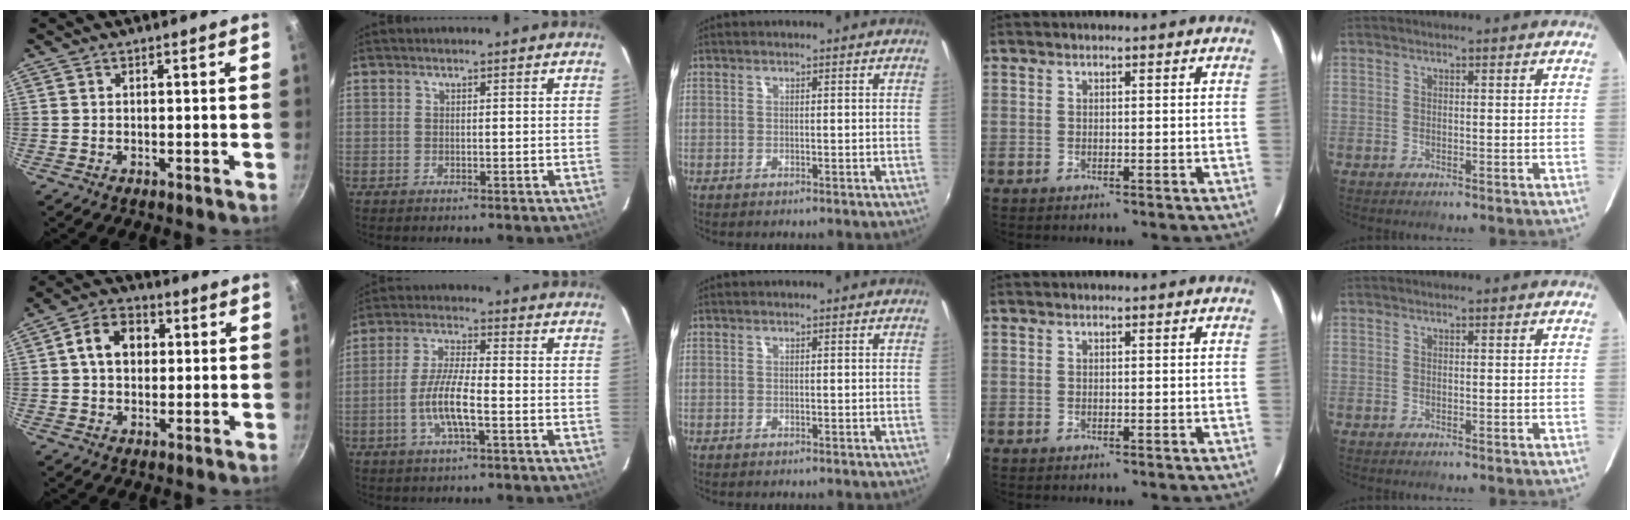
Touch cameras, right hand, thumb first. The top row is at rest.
{"thumb": {"total": 8.6, "force": [1.5, 6.5, 5.4], "torque": [-0.065, 0.016, 0.012]}, "index": {"total": 7.7, "force": [-2.7, 1.4, 7.1], "torque": [-0.145, -0.001, -0.053]}}